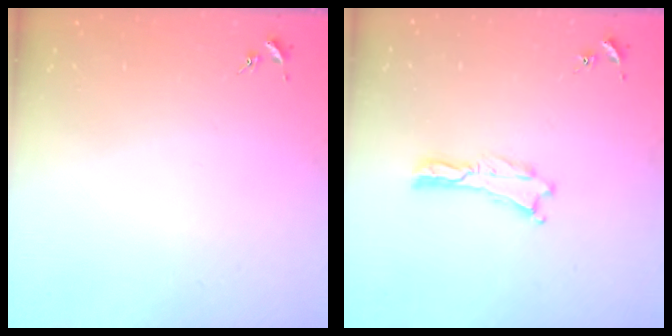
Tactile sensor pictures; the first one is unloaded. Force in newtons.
{"total": 0.0}